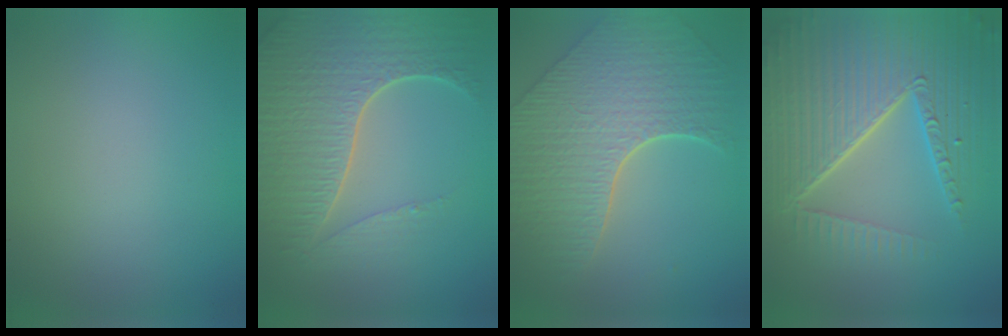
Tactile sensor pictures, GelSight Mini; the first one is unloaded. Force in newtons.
{"total": 7.6, "press": 5.5, "slide": 5.2}
{"total": 8.2, "press": 5.9, "slide": 5.6}
{"total": 10.3, "press": 6.7, "slide": 7.8}